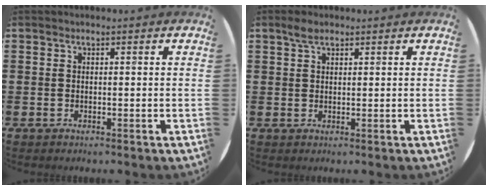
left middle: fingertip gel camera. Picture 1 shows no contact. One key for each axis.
{"total": 2.0, "fx": 1.4, "fy": 0.9, "fz": 1.0, "tx": -0.014, "ty": 0.003, "tz": 0.024}